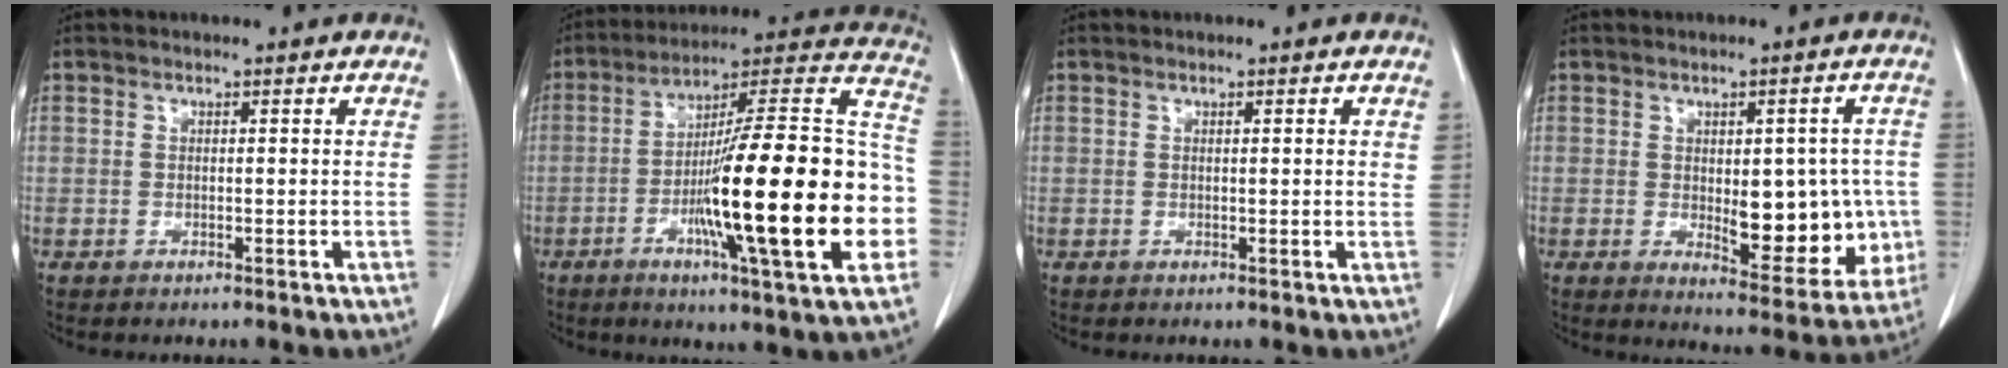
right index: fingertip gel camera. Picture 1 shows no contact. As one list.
[{"total": 27.8, "force": [-6.1, 2.1, 27.1], "torque": [-0.350, 0.000, -0.107]}, {"total": 1.0, "force": [0.4, 0.1, 1.0], "torque": [-0.016, 0.001, 0.004]}, {"total": 11.7, "force": [-1.0, 5.1, 10.5], "torque": [-0.119, 0.002, 0.004]}]